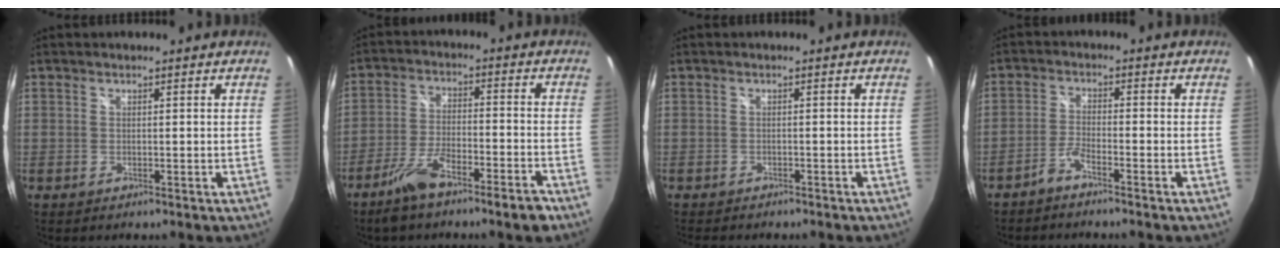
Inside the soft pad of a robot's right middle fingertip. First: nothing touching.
{"total": 10.0, "force": [-7.3, 1.6, 6.6], "torque": [-0.137, -0.007, -0.127]}
{"total": 4.0, "force": [-3.6, 0.9, 1.4], "torque": [-0.029, -0.012, -0.051]}
{"total": 2.8, "force": [-2.3, 0.2, 1.5], "torque": [-0.051, 0.008, -0.051]}